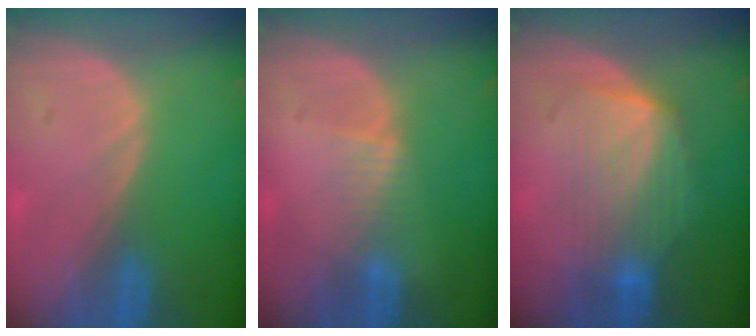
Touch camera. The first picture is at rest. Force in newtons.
{"total": 1.9, "press": 1.9, "slide": 0.2}
{"total": 7.0, "press": 7.0, "slide": 0.7}